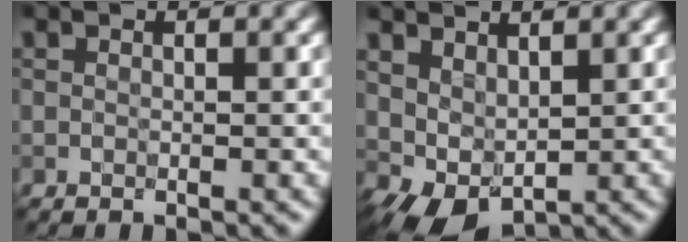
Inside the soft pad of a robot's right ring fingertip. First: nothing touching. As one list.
[{"total": 3.4, "force": [1.3, 2.1, 2.4], "torque": [-0.046, -0.004, 0.031]}]